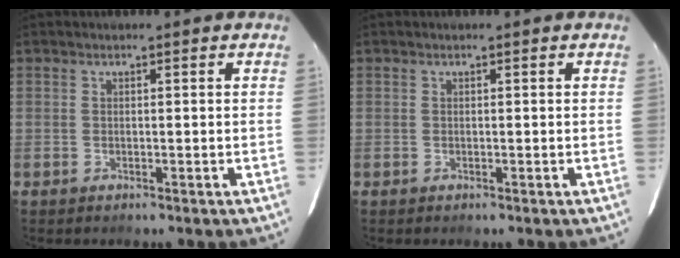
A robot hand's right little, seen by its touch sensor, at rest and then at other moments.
{"total": 0.0}